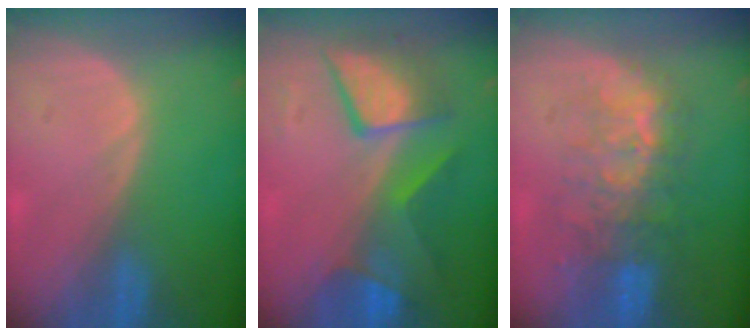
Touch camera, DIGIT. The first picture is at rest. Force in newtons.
{"total": 8.3, "press": 8.3, "slide": 0.4}
{"total": 9.7, "press": 8.4, "slide": 4.8}